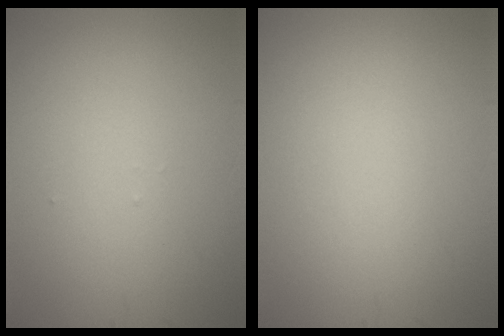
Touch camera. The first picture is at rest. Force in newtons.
{"total": 0.0}